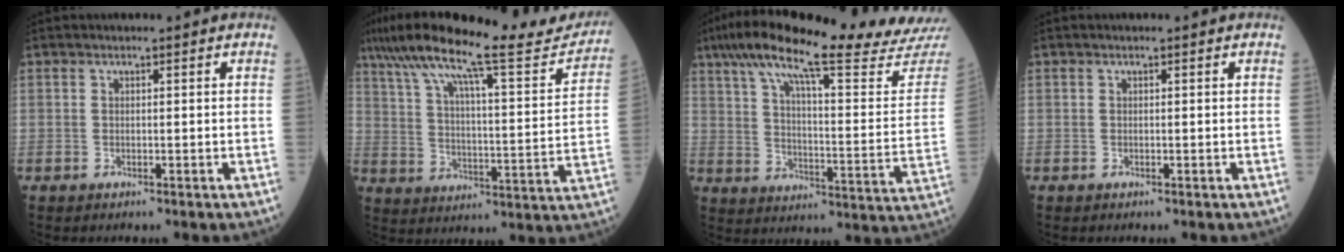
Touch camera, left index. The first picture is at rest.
{"total": 23.6, "force": [20.3, 2.5, 11.8], "torque": [-0.202, -0.001, 0.287]}
{"total": 28.8, "force": [24.7, 0.6, 14.8], "torque": [-0.243, -0.050, 0.328]}
{"total": 0.0}